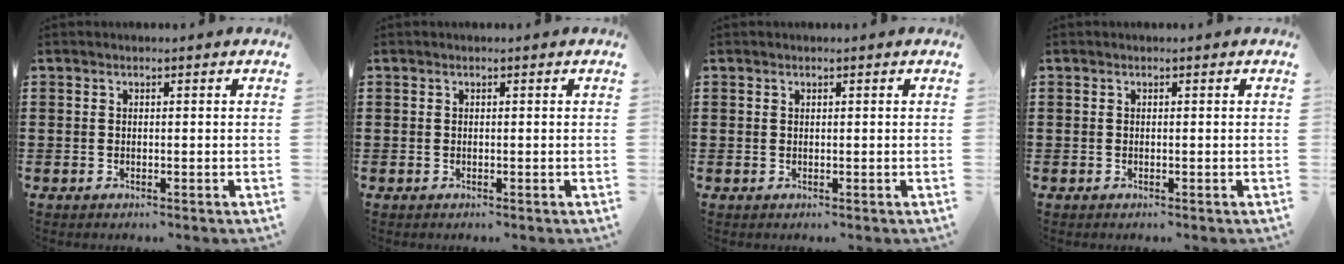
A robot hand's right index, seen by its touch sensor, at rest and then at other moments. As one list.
[{"total": 0.0}, {"total": 0.0}, {"total": 0.0}]